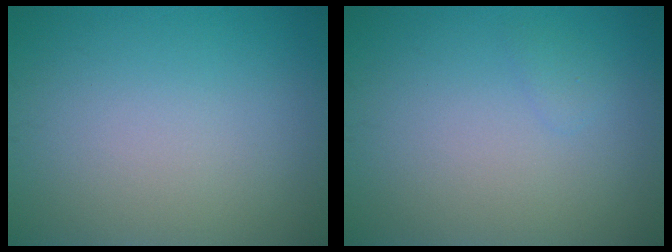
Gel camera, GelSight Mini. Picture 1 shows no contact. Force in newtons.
{"total": 0.7, "press": 0.7, "slide": 0.0}